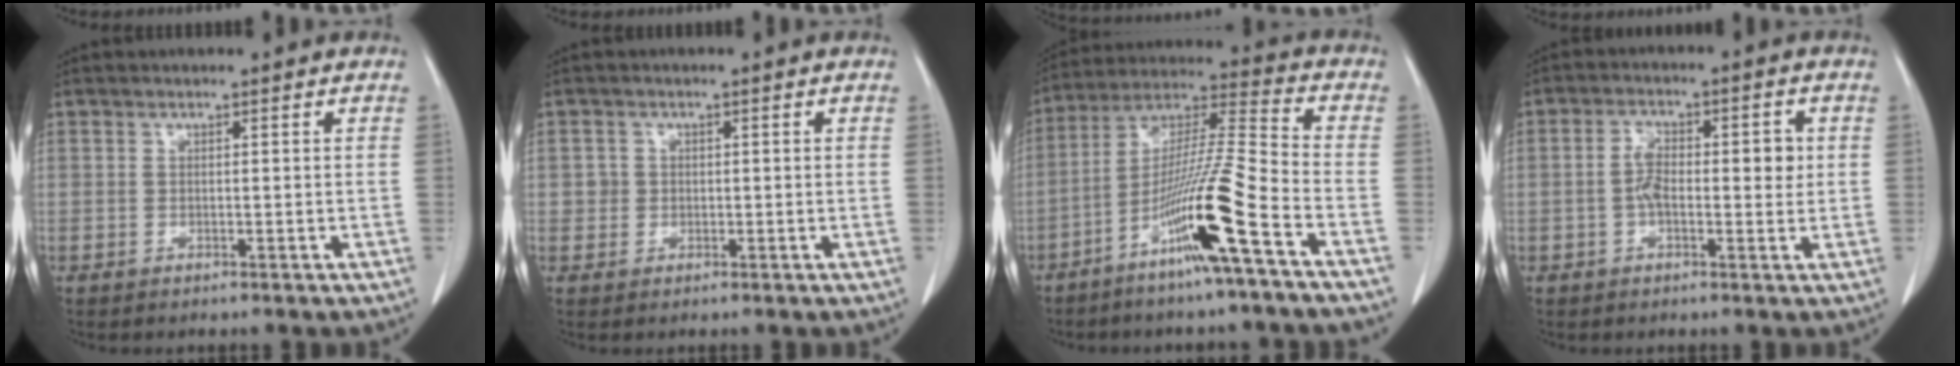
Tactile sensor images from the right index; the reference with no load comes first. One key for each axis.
{"total": 1.6, "fx": 0.1, "fy": 1.6, "fz": 0.2, "tx": 0.000, "ty": 0.005, "tz": 0.003}
{"total": 14.6, "fx": -7.2, "fy": -1.5, "fz": 12.6, "tx": -0.245, "ty": -0.015, "tz": -0.137}
{"total": 6.3, "fx": 0.1, "fy": 2.6, "fz": 5.7, "tx": -0.100, "ty": 0.019, "tz": 0.000}